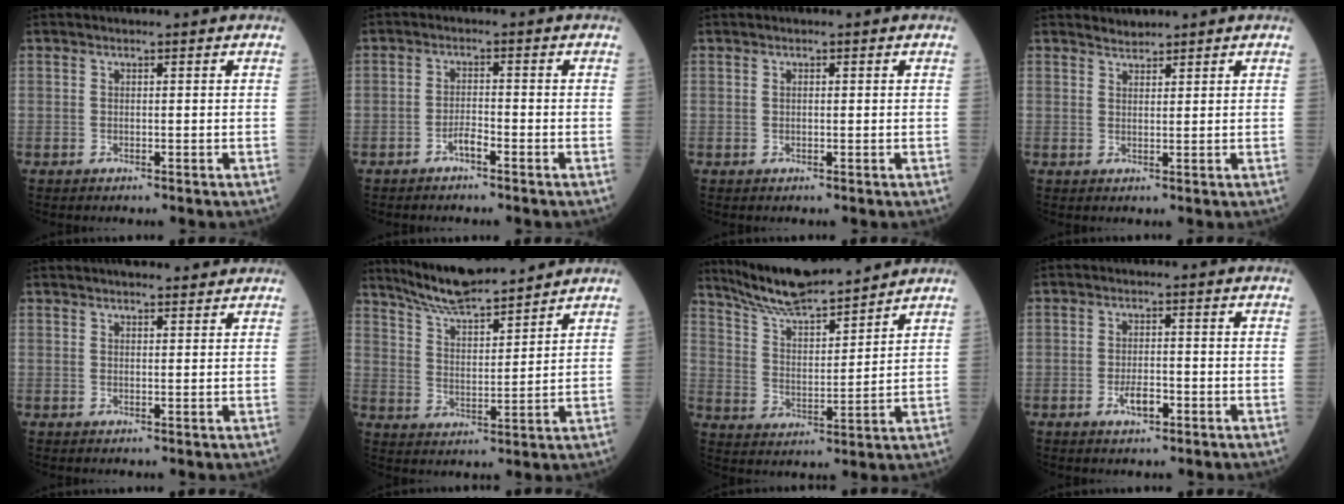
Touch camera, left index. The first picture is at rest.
{"total": 2.0, "force": [-1.6, 0.2, 1.2], "torque": [-0.020, 0.000, -0.032]}
{"total": 0.5, "force": [0.1, 0.3, 0.4], "torque": [-0.009, 0.006, 0.005]}
{"total": 1.6, "force": [1.5, 0.3, -0.3], "torque": [0.002, 0.003, 0.028]}
{"total": 5.5, "force": [5.0, 0.9, 2.2], "torque": [-0.025, 0.019, 0.065]}
{"total": 10.9, "force": [10.1, 0.9, 4.0], "torque": [-0.076, 0.012, 0.186]}
{"total": 12.6, "force": [11.7, 1.1, 4.6], "torque": [-0.088, 0.010, 0.213]}
{"total": 3.0, "force": [-1.6, 1.0, 2.3], "torque": [-0.045, -0.001, -0.027]}